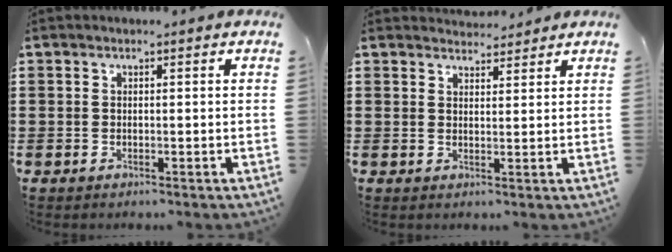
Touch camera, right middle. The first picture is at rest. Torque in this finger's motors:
{"motor_torque": [0.03, 0.02, -0.05, -0.02]}